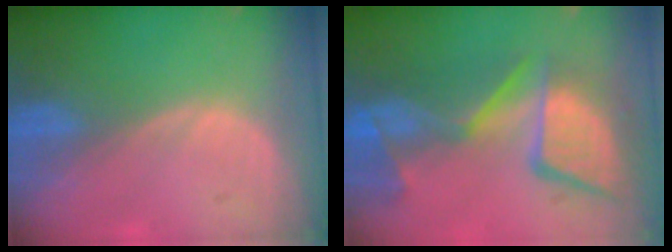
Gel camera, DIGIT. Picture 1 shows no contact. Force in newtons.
{"total": 13.2, "press": 11.2, "slide": 6.9}